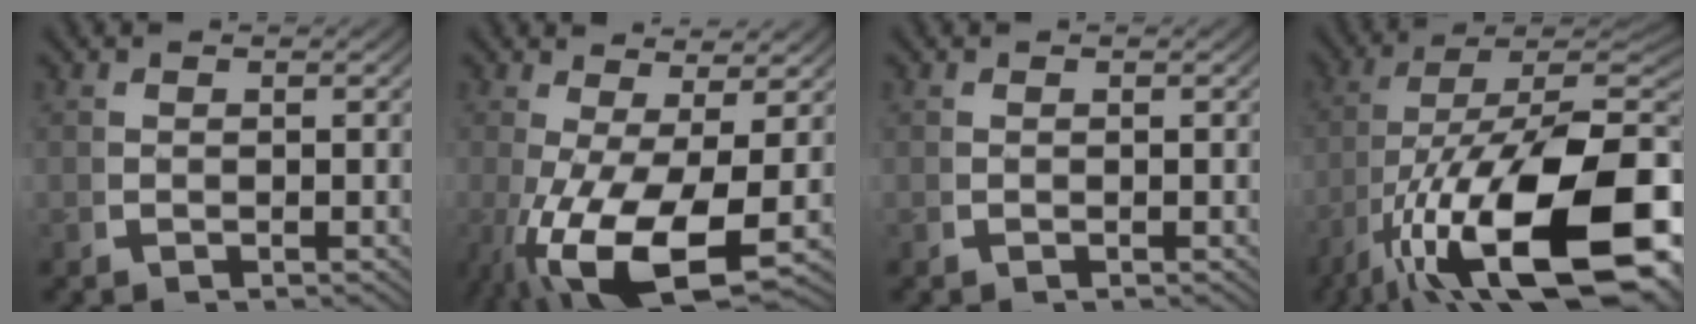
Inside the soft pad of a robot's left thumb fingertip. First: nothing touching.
{"total": 12.3, "force": [-3.2, 6.6, 9.9], "torque": [-0.209, -0.048, -0.017]}
{"total": 0.0}
{"total": 22.6, "force": [-4.2, 11.4, 19.0], "torque": [-0.322, -0.071, -0.019]}